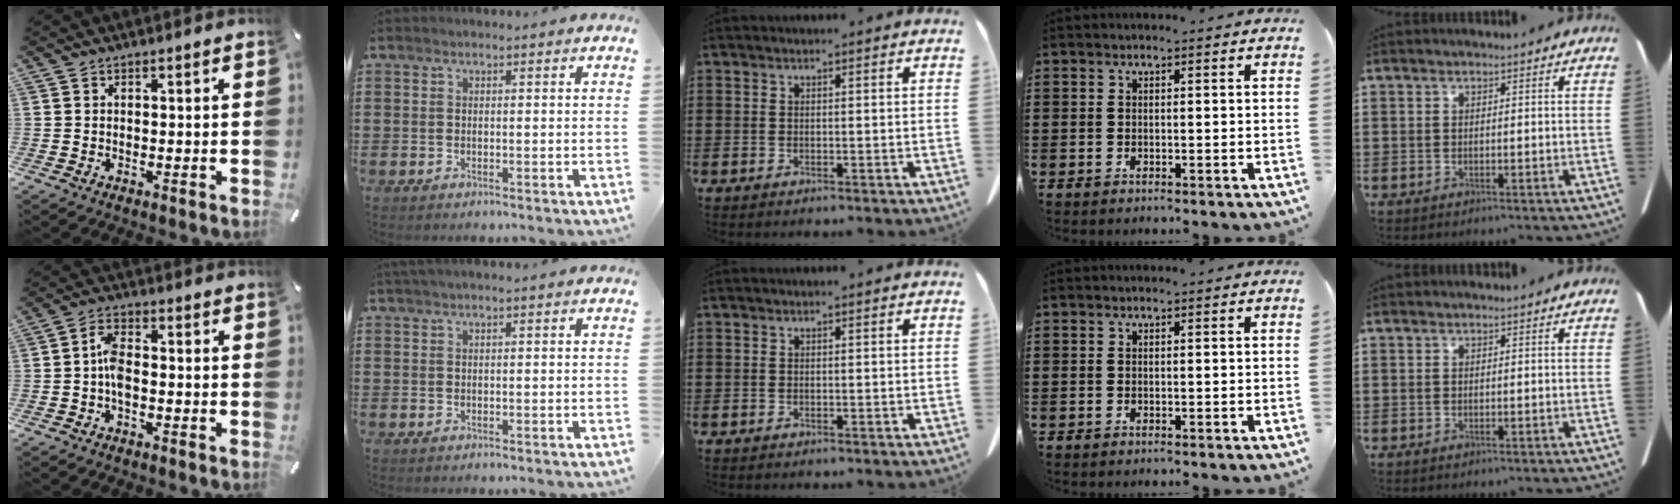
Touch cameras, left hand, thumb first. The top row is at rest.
{"thumb": {"total": 5.2, "force": [-1.3, 2.8, 4.2], "torque": [-0.085, 0.008, -0.025]}, "index": {"total": 0.7, "force": [0.3, 0.0, 0.6], "torque": [-0.011, -0.001, 0.007]}}